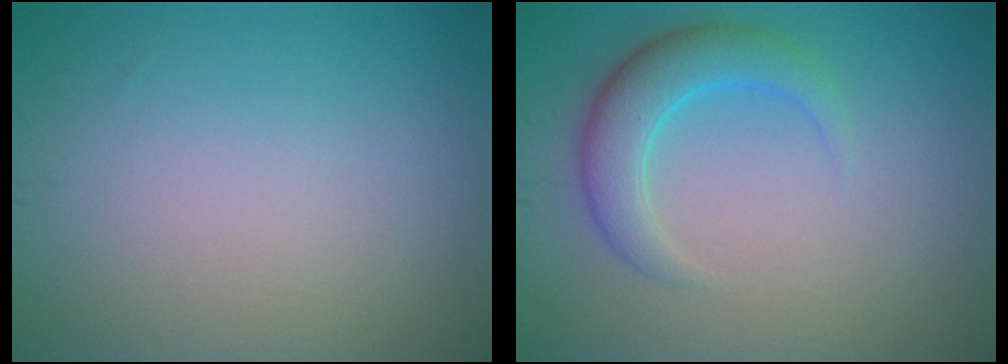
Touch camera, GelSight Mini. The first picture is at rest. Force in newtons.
{"total": 3.9, "press": 3.9, "slide": 0.1}